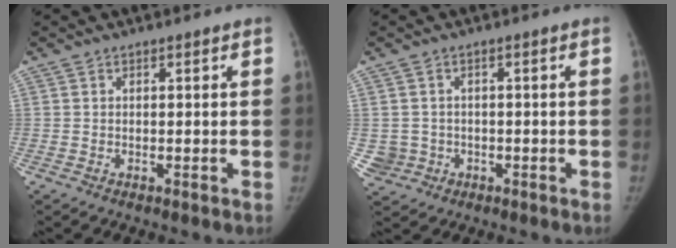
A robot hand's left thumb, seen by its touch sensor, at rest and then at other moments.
{"total": 3.9, "force": [-0.6, 3.8, 0.6], "torque": [0.003, 0.007, -0.004]}